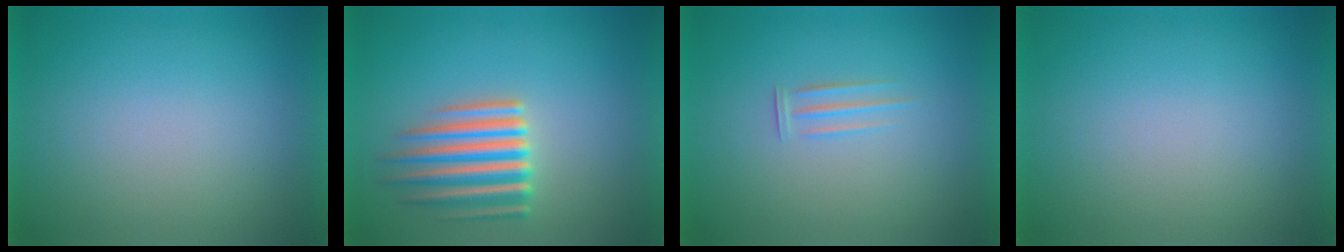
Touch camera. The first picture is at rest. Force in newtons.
{"total": 5.2}
{"total": 1.6}
{"total": 0.0}